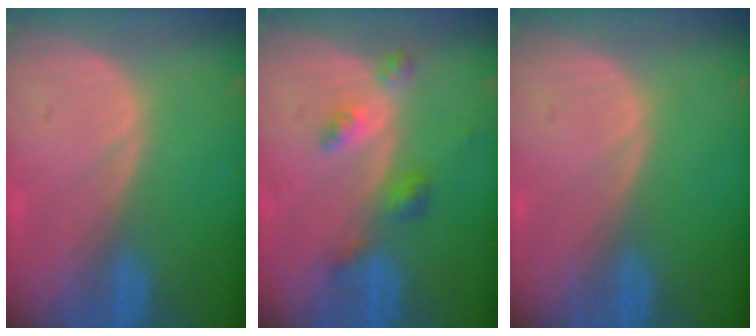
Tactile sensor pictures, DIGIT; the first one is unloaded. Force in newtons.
{"total": 4.2, "press": 3.9, "slide": 1.6}
{"total": 0.0}